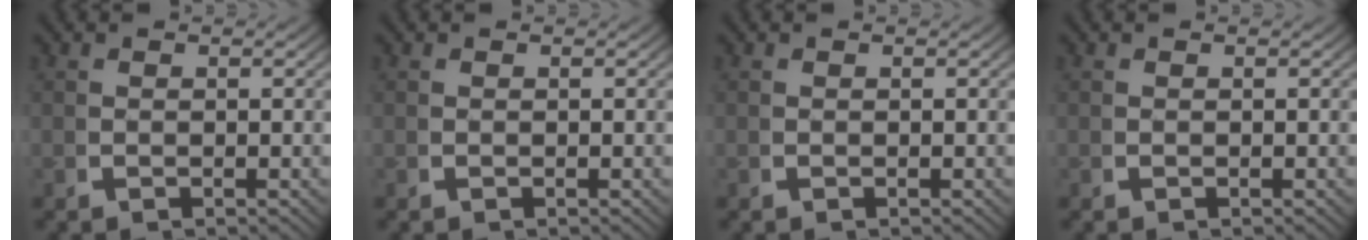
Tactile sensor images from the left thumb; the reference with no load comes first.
{"total": 0.0}
{"total": 0.0}
{"total": 0.0}